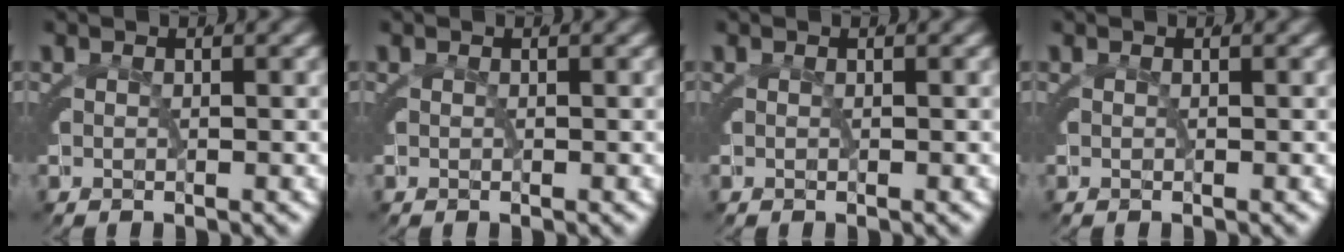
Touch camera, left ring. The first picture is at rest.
{"total": 0.0}
{"total": 0.0}
{"total": 0.0}